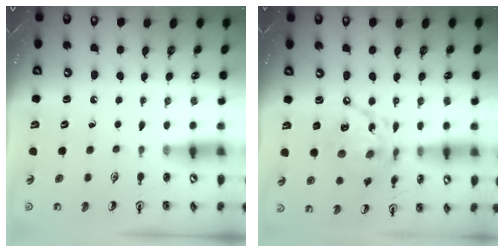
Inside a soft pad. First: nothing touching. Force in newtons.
{"total": 13.9, "press": 13.9, "slide": 0.7}